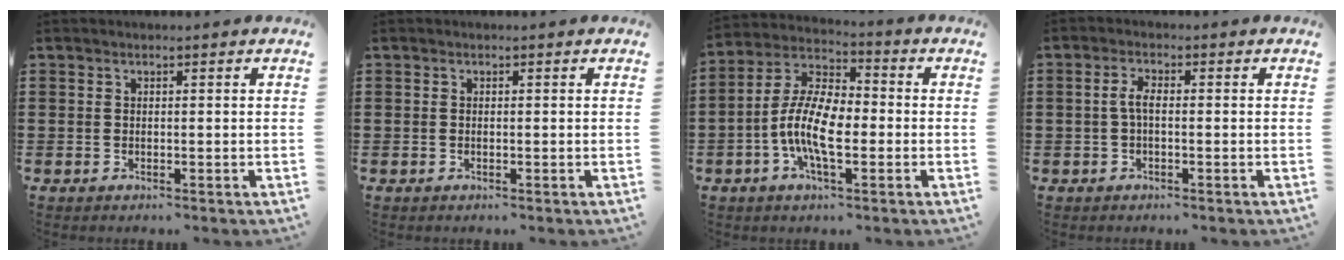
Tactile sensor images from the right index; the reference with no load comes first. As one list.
[{"total": 0.0}, {"total": 10.6, "force": [-2.9, 4.5, 9.2], "torque": [-0.216, -0.010, -0.062]}, {"total": 2.7, "force": [-0.5, 0.8, 2.5], "torque": [-0.061, -0.004, -0.015]}]